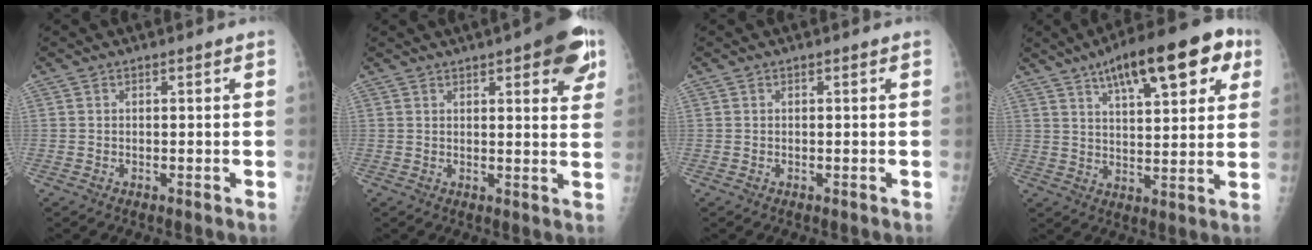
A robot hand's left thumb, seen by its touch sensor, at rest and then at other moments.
{"total": 10.7, "force": [5.4, 3.1, 8.7], "torque": [-0.080, -0.015, 0.061]}
{"total": 0.0}
{"total": 18.3, "force": [9.3, 6.3, 14.5], "torque": [-0.182, -0.007, 0.136]}